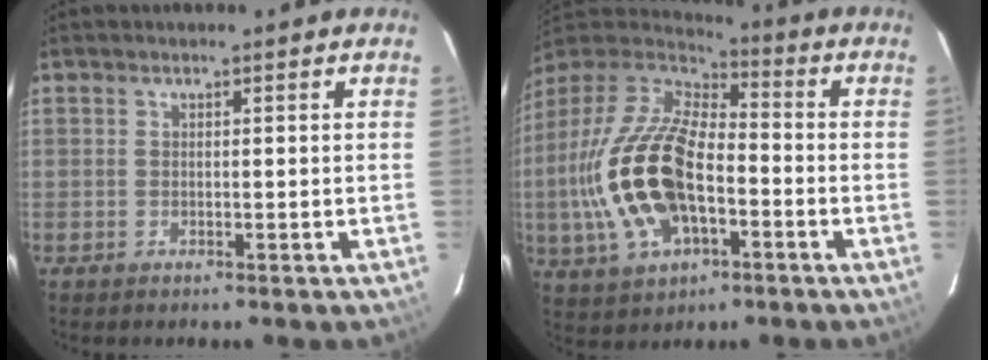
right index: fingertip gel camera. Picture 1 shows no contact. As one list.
[{"total": 22.4, "force": [-5.0, 11.8, 18.4], "torque": [-0.407, -0.011, -0.086]}]